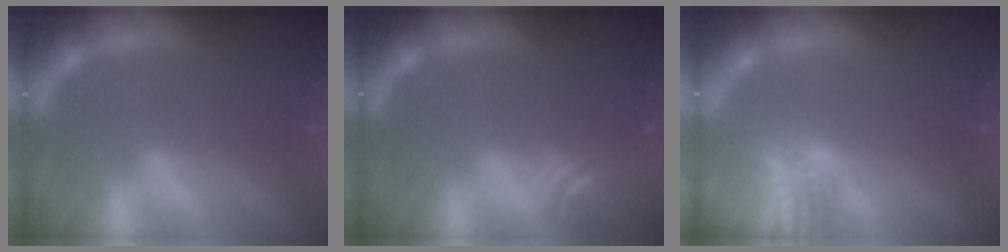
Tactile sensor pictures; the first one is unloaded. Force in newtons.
{"total": 4.0}
{"total": 7.5}